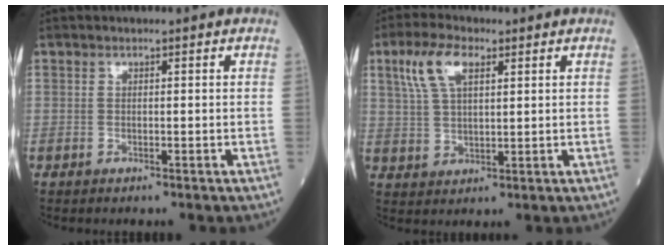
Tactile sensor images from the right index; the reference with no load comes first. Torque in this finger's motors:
{"motor_torque": [0.32, 0.15, 0.15, 0.07]}